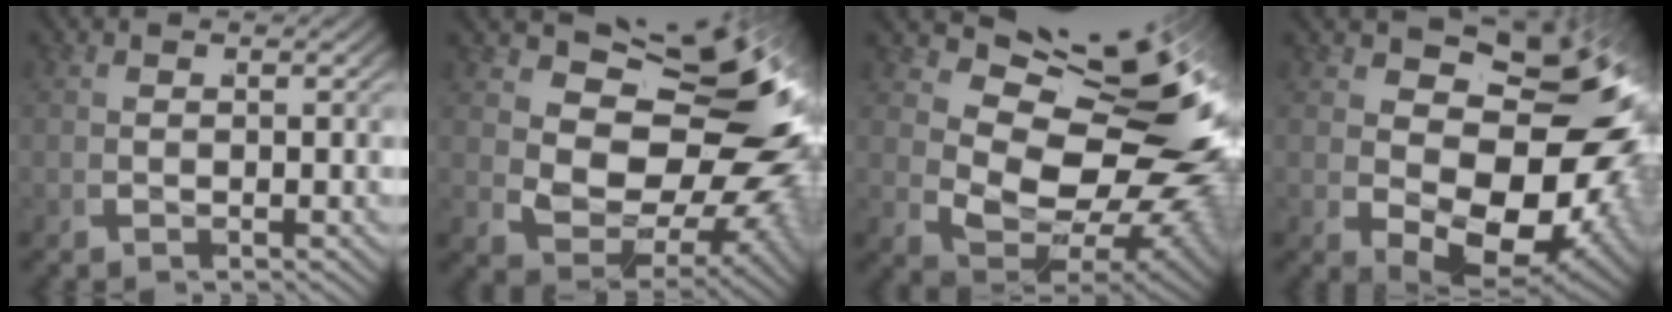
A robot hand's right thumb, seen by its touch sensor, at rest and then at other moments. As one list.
[{"total": 18.6, "force": [1.2, 12.2, 13.9], "torque": [-0.239, -0.046, 0.028]}, {"total": 19.0, "force": [0.2, 11.3, 15.3], "torque": [-0.261, -0.059, 0.031]}, {"total": 20.7, "force": [-0.1, 14.1, 15.2], "torque": [-0.223, -0.056, 0.015]}]